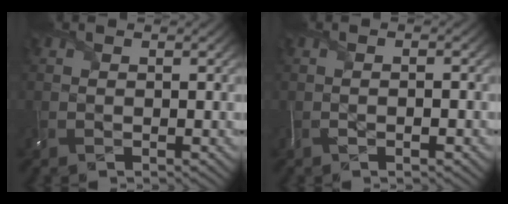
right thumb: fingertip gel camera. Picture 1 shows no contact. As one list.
[{"total": 1.8, "force": [-1.0, 0.6, 1.4], "torque": [-0.014, -0.003, -0.014]}]